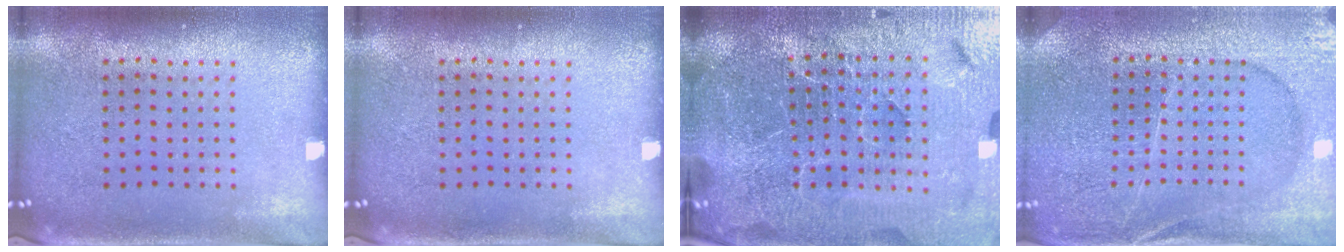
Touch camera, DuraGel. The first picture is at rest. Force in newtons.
{"total": 0.0}
{"total": 6.9, "press": 6.0, "slide": 3.4}
{"total": 3.4, "press": 3.4, "slide": 0.7}